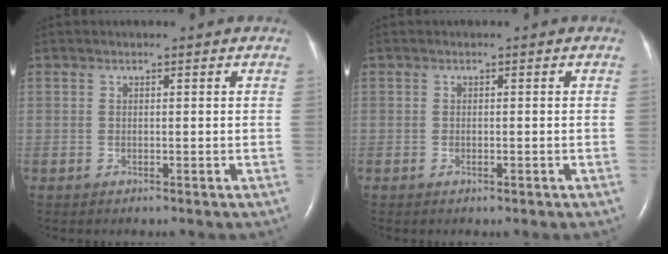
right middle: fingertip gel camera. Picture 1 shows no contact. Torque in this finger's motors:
{"motor_torque": [-0.03, -0.03, -0.08, -0.01]}